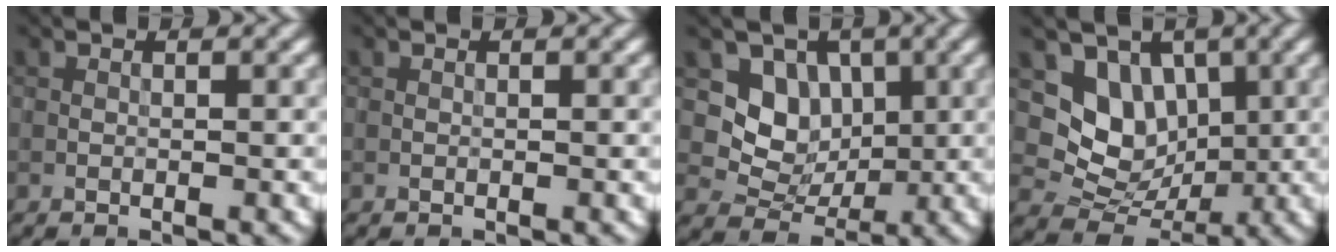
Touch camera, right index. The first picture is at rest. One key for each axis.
{"total": 0.0}
{"total": 4.3, "fx": 1.3, "fy": 3.7, "fz": 1.8, "tx": -0.027, "ty": -0.004, "tz": 0.016}
{"total": 5.3, "fx": 1.6, "fy": 4.4, "fz": 2.3, "tx": -0.033, "ty": -0.009, "tz": 0.023}